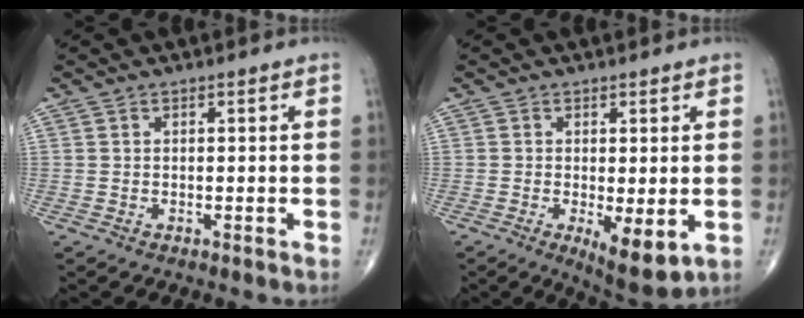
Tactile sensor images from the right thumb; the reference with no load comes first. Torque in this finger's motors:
{"motor_torque": [-0.50, 0.49, -0.02, -0.14, 0.04]}